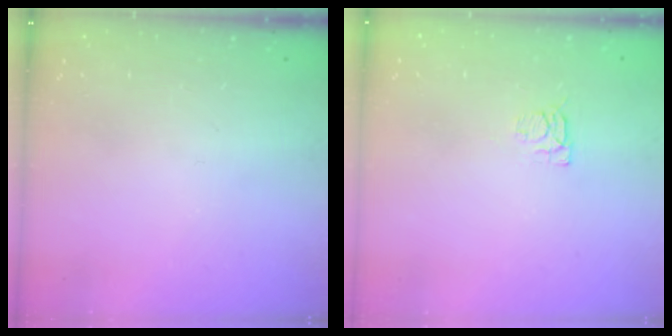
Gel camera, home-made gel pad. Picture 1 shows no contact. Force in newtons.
{"total": 4.9, "press": 4.8, "slide": 0.6}